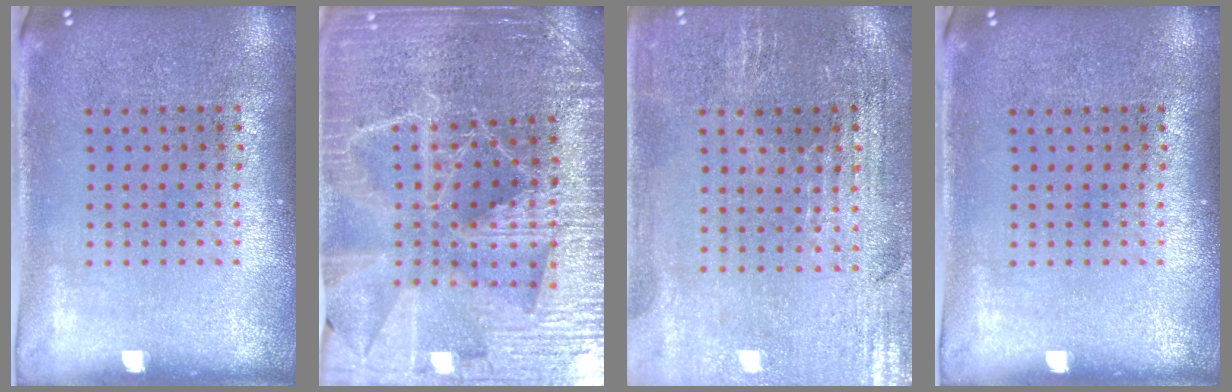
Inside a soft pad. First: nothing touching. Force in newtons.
{"total": 4.8, "press": 4.5, "slide": 1.7}
{"total": 0.9, "press": 0.8, "slide": 0.4}
{"total": 0.0}